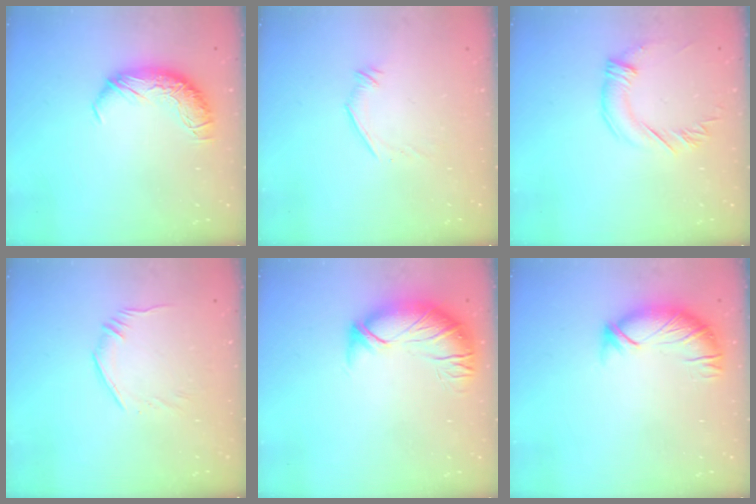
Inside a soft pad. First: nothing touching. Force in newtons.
{"total": 5.5, "press": 5.3, "slide": 1.5}
{"total": 2.1, "press": 1.8, "slide": 1.0}
{"total": 5.2, "press": 4.9, "slide": 1.8}
{"total": 2.7, "press": 1.2, "slide": 2.5}
{"total": 3.3, "press": 3.1, "slide": 1.2}